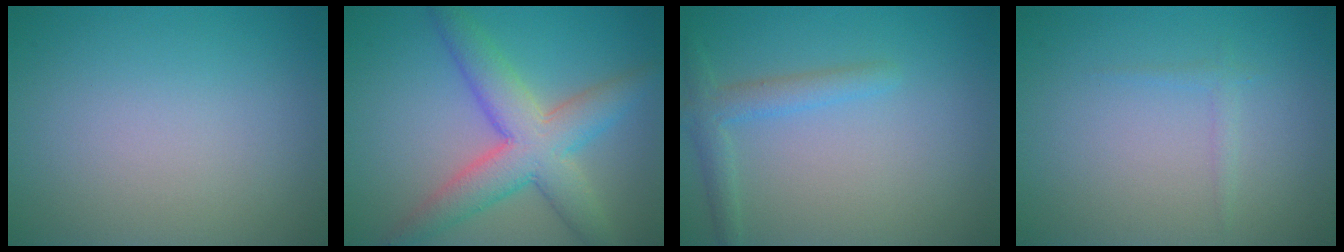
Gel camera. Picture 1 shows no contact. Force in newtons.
{"total": 6.9, "press": 6.9, "slide": 0.1}
{"total": 2.3, "press": 2.3, "slide": 0.1}
{"total": 0.8, "press": 0.8, "slide": 0.1}